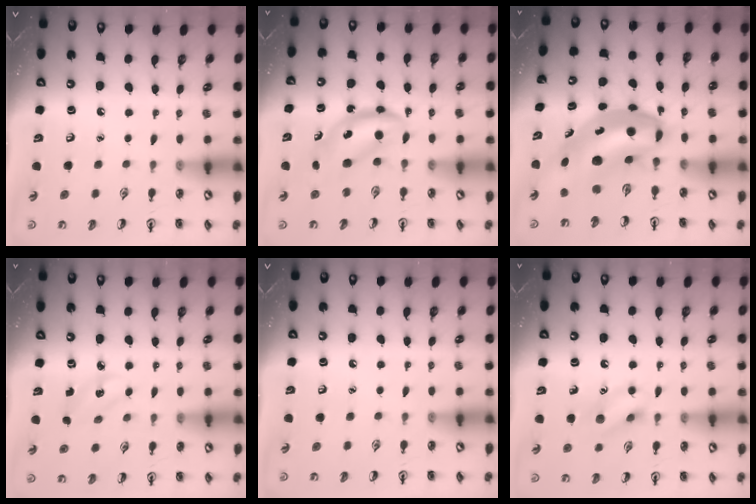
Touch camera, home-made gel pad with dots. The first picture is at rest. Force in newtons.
{"total": 5.6, "press": 5.6, "slide": 0.5}
{"total": 9.2, "press": 8.8, "slide": 2.5}
{"total": 2.9, "press": 2.8, "slide": 0.9}
{"total": 0.0}
{"total": 9.3, "press": 9.3, "slide": 0.5}